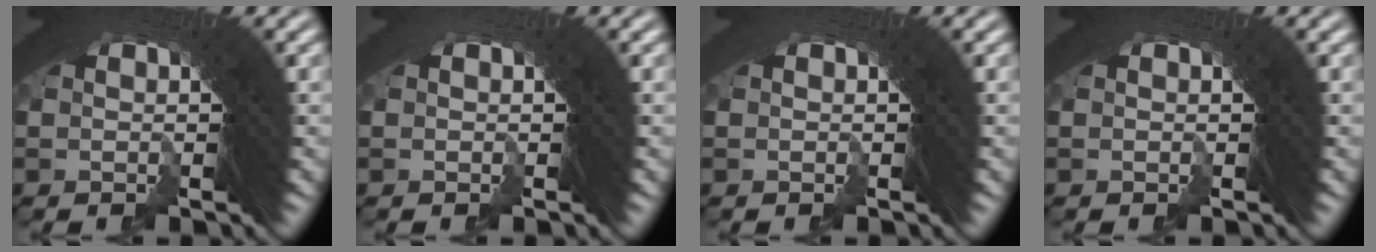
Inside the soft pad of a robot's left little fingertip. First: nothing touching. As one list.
[{"total": 1.5, "force": [-0.3, -1.0, -1.2], "torque": [0.020, -0.003, -0.003]}, {"total": 0.9, "force": [-0.3, -0.6, -0.7], "torque": [0.014, 0.000, -0.005]}, {"total": 0.0}]